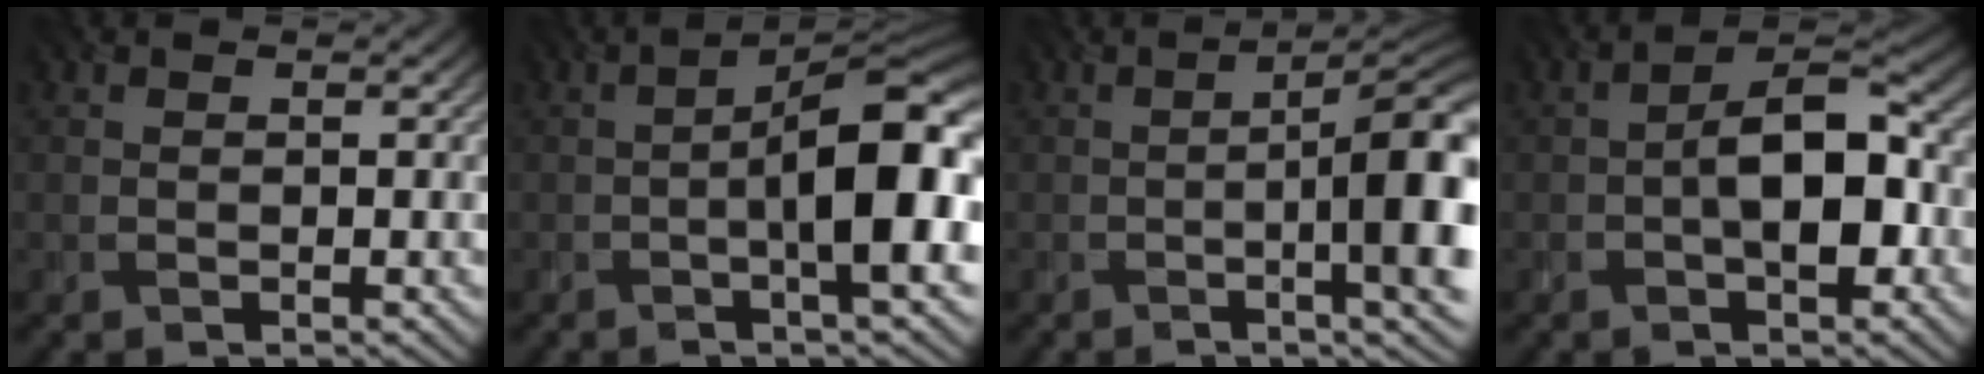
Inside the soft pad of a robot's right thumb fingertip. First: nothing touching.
{"total": 11.4, "force": [-1.9, 3.1, 10.9], "torque": [-0.153, 0.011, -0.035]}
{"total": 12.9, "force": [-1.4, 3.4, 12.4], "torque": [-0.150, 0.001, -0.024]}
{"total": 7.9, "force": [-1.7, 3.8, 6.7], "torque": [-0.101, 0.010, -0.033]}